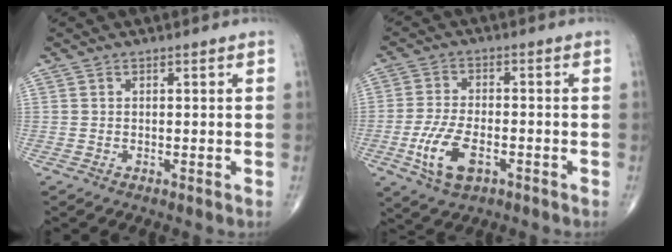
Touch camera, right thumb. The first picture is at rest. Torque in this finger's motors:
{"motor_torque": [0.10, 0.44, 0.59, 0.38, 0.25]}